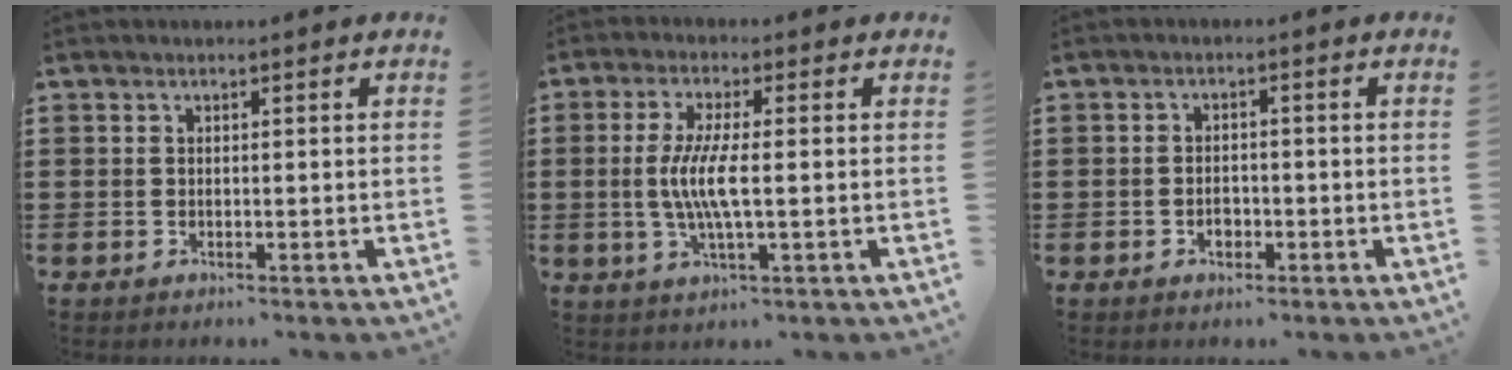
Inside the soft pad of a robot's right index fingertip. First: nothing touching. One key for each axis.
{"total": 6.3, "fx": -0.4, "fy": 0.9, "fz": 6.2, "tx": -0.131, "ty": -0.009, "tz": -0.017}
{"total": 2.0, "fx": -0.9, "fy": 1.2, "fz": 1.2, "tx": -0.025, "ty": 0.001, "tz": -0.018}